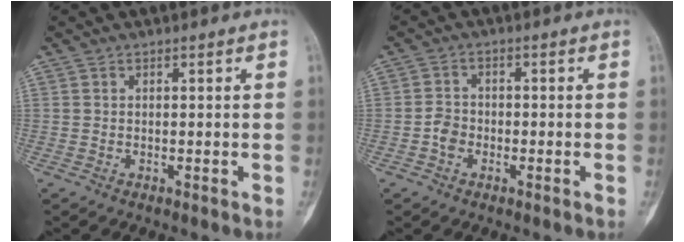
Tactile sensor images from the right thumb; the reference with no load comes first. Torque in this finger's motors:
{"motor_torque": [2.32, 2.25, 0.45, -0.53, -0.01]}